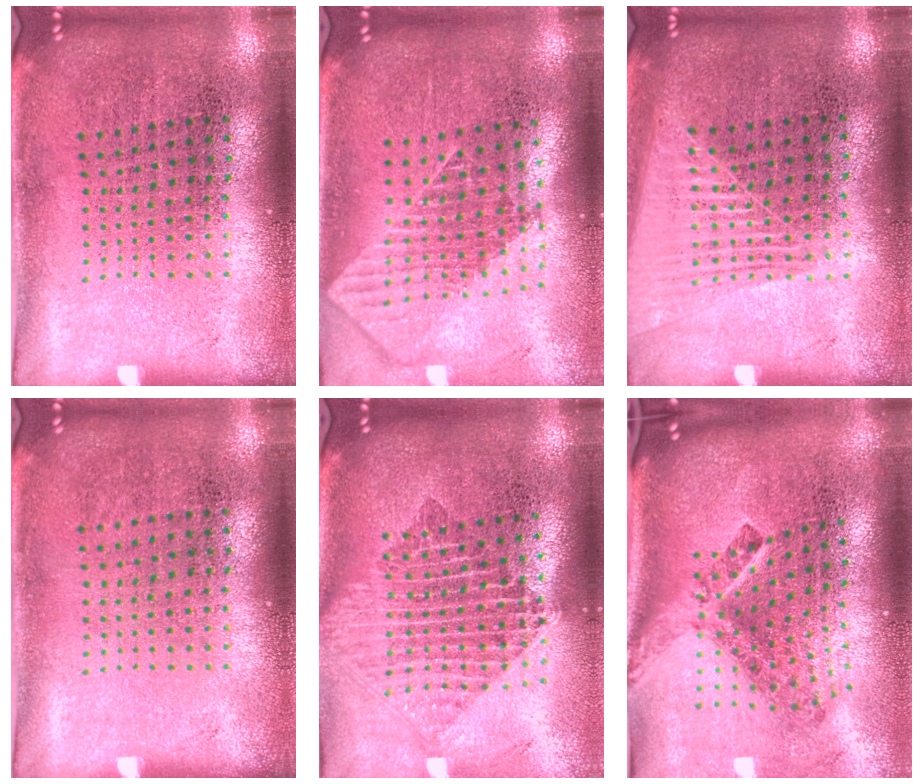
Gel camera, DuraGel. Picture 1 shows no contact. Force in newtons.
{"total": 1.9, "press": 1.5, "slide": 1.2}
{"total": 1.5, "press": 1.5, "slide": 0.4}
{"total": 0.0}
{"total": 2.2, "press": 1.7, "slide": 1.4}
{"total": 3.0, "press": 1.7, "slide": 2.5}